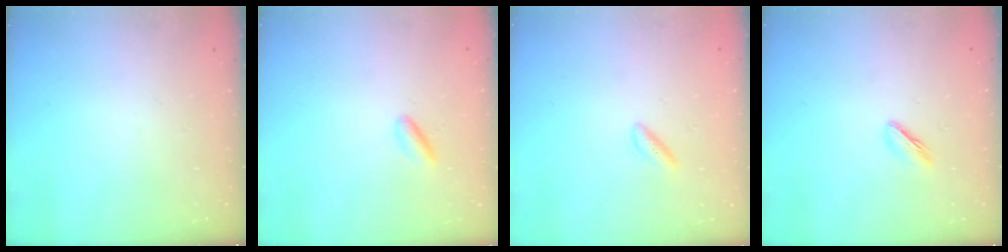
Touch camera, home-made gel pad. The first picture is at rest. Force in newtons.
{"total": 2.0, "press": 2.0, "slide": 0.3}
{"total": 2.5, "press": 2.1, "slide": 1.2}
{"total": 3.1, "press": 3.0, "slide": 1.0}